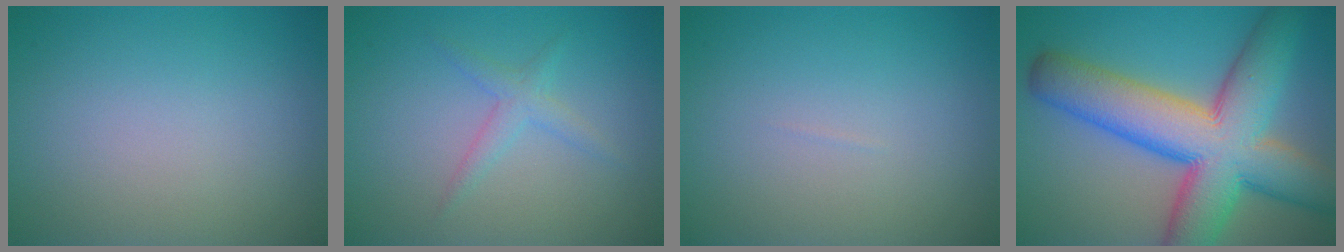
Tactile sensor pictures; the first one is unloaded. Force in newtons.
{"total": 1.0, "press": 1.0, "slide": 0.1}
{"total": 0.0}
{"total": 13.2, "press": 13.2, "slide": 0.5}